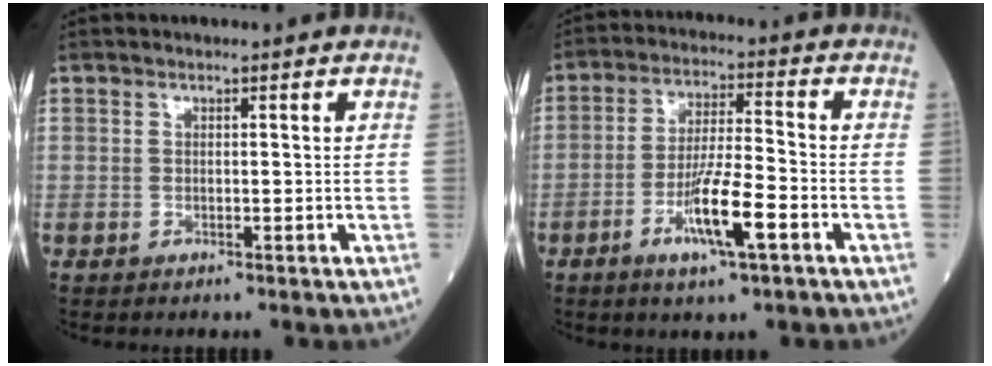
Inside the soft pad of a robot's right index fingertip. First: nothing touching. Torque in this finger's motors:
{"motor_torque": [1.02, -0.57, 0.58, 0.18]}